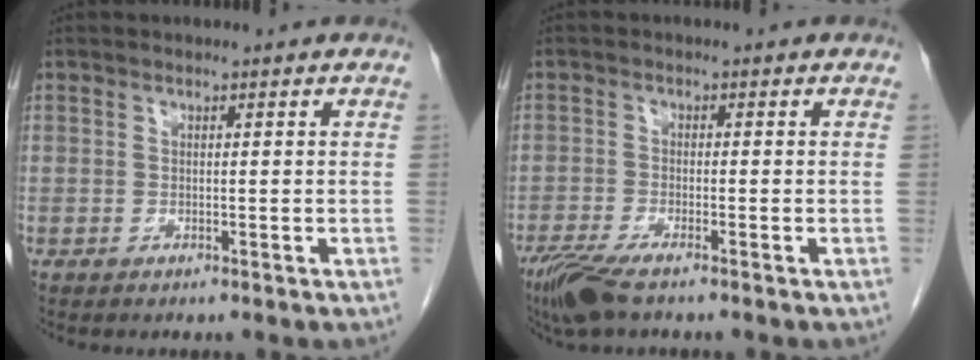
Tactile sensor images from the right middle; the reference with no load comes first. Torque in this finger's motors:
{"motor_torque": [0.46, -0.29, 0.07, 0.05]}